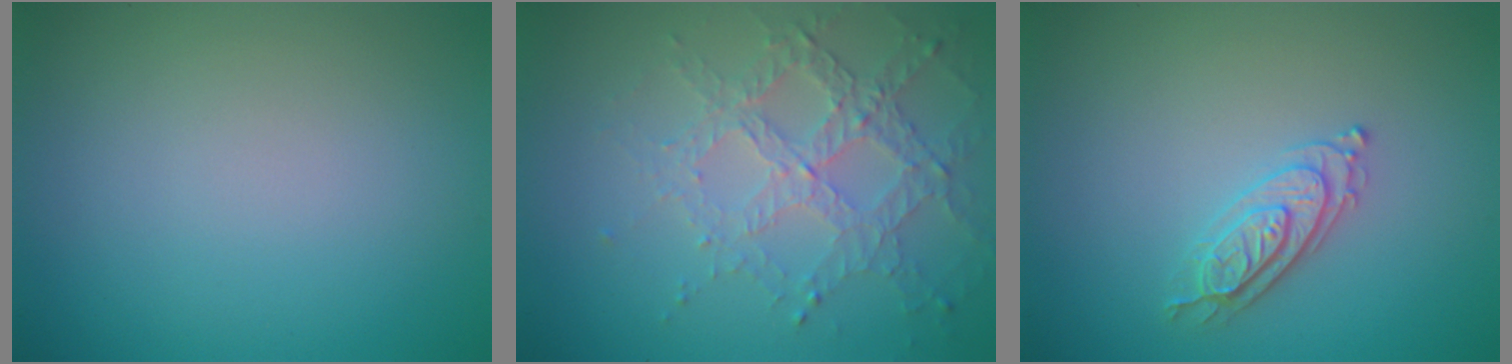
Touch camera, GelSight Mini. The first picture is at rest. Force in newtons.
{"total": 4.7, "press": 3.3, "slide": 3.4}
{"total": 2.4, "press": 2.3, "slide": 0.5}